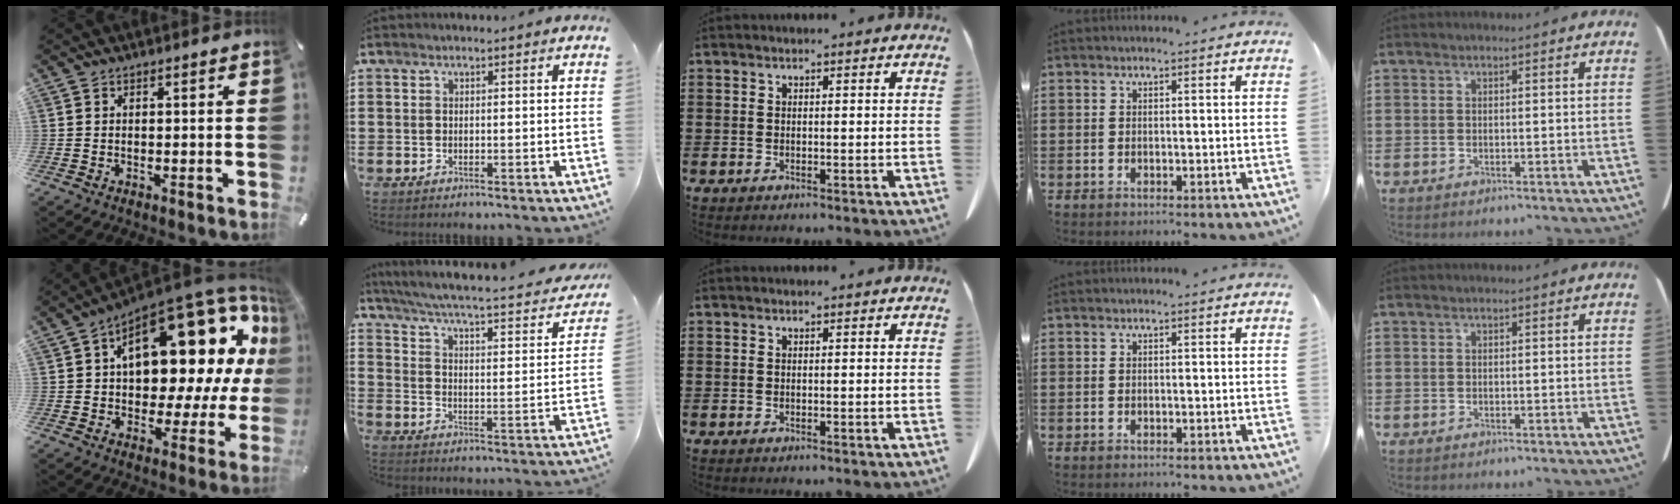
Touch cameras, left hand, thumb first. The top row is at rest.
{"thumb": {"total": 26.0, "force": [9.5, 13.3, 20.2], "torque": [-0.272, -0.081, 0.163]}, "index": {"total": 3.9, "force": [3.0, -0.2, 2.5], "torque": [-0.067, -0.035, 0.040]}}